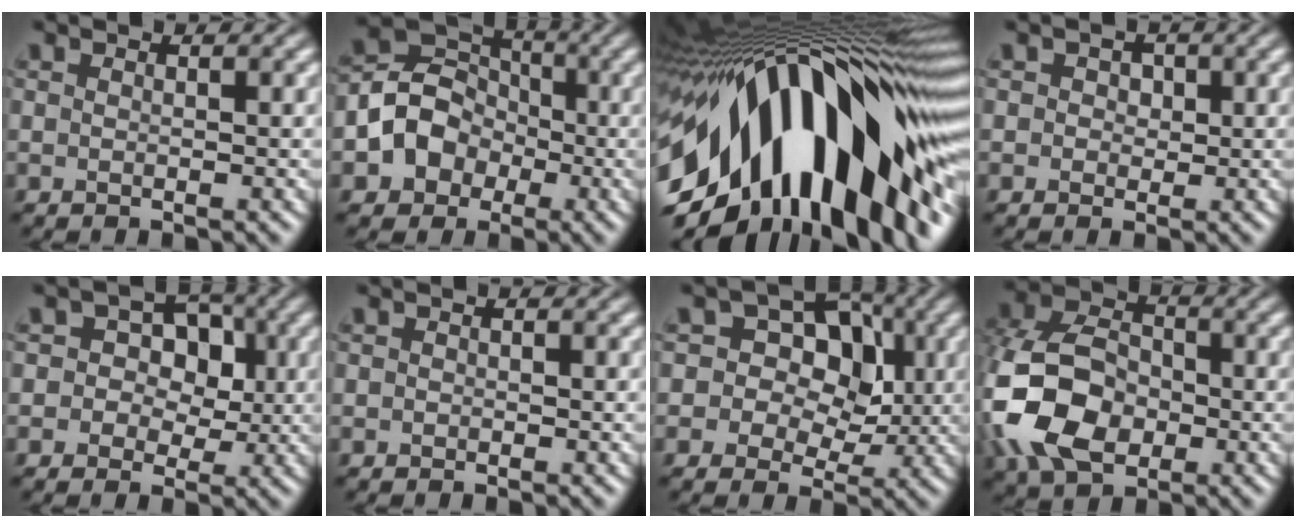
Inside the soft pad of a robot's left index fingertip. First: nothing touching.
{"total": 4.8, "force": [-1.6, 4.2, 1.8], "torque": [-0.022, 0.008, -0.036]}
{"total": 18.6, "force": [-3.9, 8.7, 16.0], "torque": [-0.254, 0.003, -0.069]}
{"total": 1.0, "force": [0.4, 0.9, 0.3], "torque": [0.001, 0.003, 0.003]}
{"total": 5.3, "force": [1.2, 4.4, 2.7], "torque": [-0.015, 0.018, -0.007]}
{"total": 0.6, "force": [-0.2, -0.2, -0.5], "torque": [0.006, -0.001, 0.003]}
{"total": 8.3, "force": [2.1, 6.7, 4.4], "torque": [-0.033, 0.031, 0.001]}
{"total": 10.2, "force": [-3.2, 7.0, 6.7], "torque": [-0.154, -0.003, -0.065]}